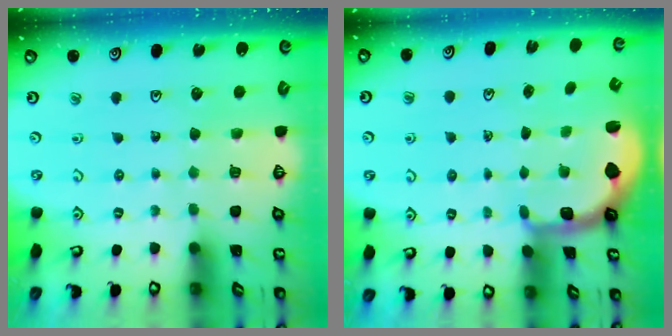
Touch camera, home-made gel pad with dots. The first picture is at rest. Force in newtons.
{"total": 1.7, "press": 1.3, "slide": 1.0}